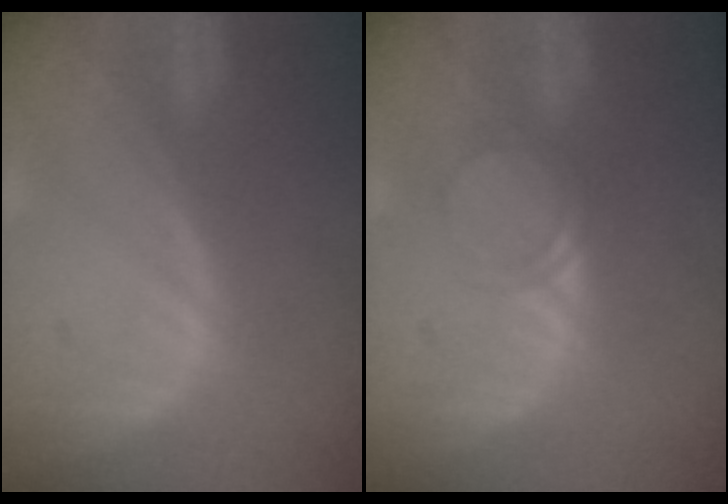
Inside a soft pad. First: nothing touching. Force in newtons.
{"total": 2.4, "press": 2.4, "slide": 0.2}